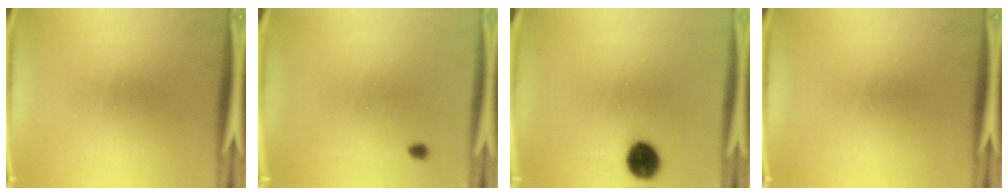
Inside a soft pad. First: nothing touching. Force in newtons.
{"total": 0.9}
{"total": 8.3}
{"total": 0.0}